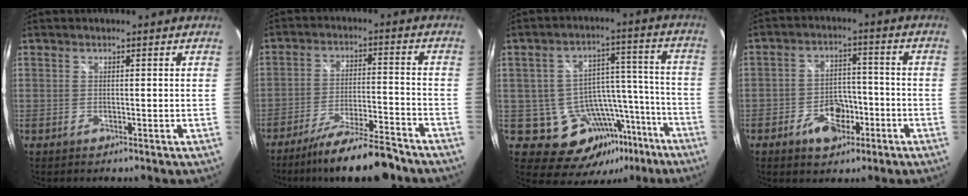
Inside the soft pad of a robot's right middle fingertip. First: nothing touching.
{"total": 13.8, "force": [-11.9, 1.5, 6.8], "torque": [-0.136, -0.016, -0.190]}
{"total": 14.2, "force": [-7.4, 10.1, 6.7], "torque": [-0.098, 0.045, -0.070]}
{"total": 7.7, "force": [-4.2, 4.7, 4.4], "torque": [-0.094, 0.012, -0.059]}